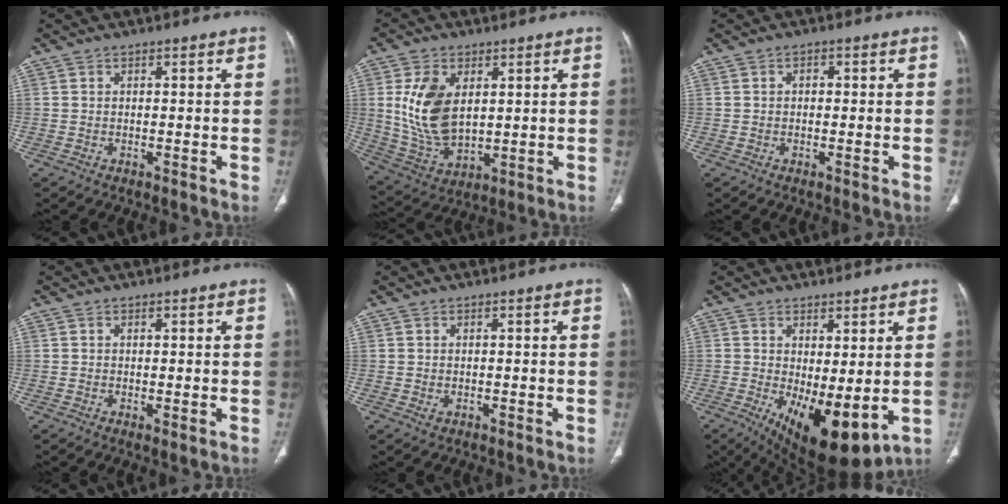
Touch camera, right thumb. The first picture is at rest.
{"total": 14.0, "force": [2.9, 8.6, 10.6], "torque": [-0.195, -0.017, 0.070]}
{"total": 1.3, "force": [0.1, 1.0, 0.9], "torque": [-0.010, 0.006, -0.001]}
{"total": 0.9, "force": [-0.1, 0.2, 0.8], "torque": [-0.020, -0.006, 0.000]}
{"total": 0.6, "force": [-0.2, 0.4, 0.4], "torque": [-0.011, 0.001, 0.002]}
{"total": 12.7, "force": [-1.9, 5.1, 11.5], "torque": [-0.174, -0.026, -0.007]}